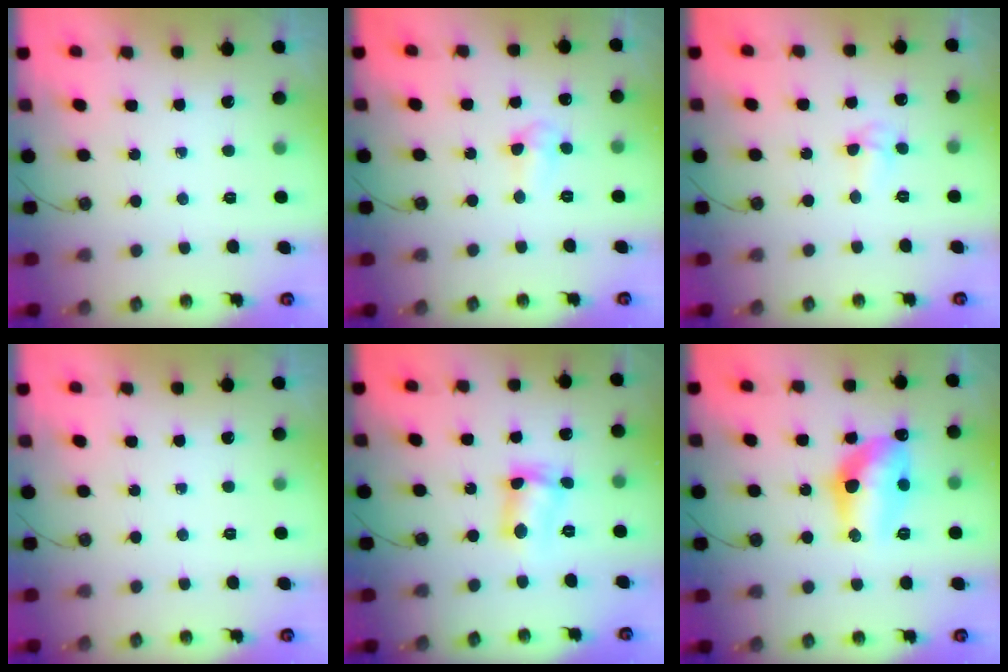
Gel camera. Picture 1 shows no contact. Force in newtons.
{"total": 3.5, "press": 3.5, "slide": 0.8}
{"total": 5.0, "press": 3.3, "slide": 3.7}
{"total": 0.0}
{"total": 7.4, "press": 7.4, "slide": 0.6}
{"total": 12.8, "press": 12.8, "slide": 1.2}